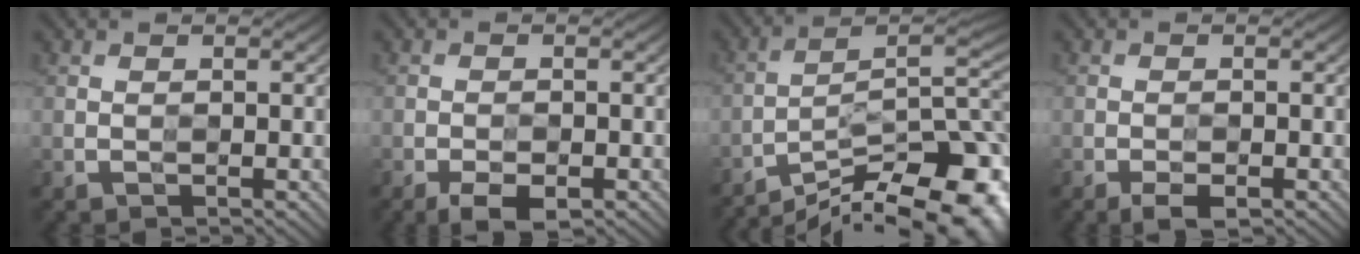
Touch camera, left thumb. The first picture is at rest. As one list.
[{"total": 4.4, "force": [-2.9, 1.8, 2.8], "torque": [-0.046, -0.004, -0.047]}, {"total": 16.1, "force": [-11.4, 3.9, 10.7], "torque": [-0.159, 0.000, -0.176]}, {"total": 2.8, "force": [-1.8, 1.1, 1.9], "torque": [-0.029, -0.002, -0.029]}]